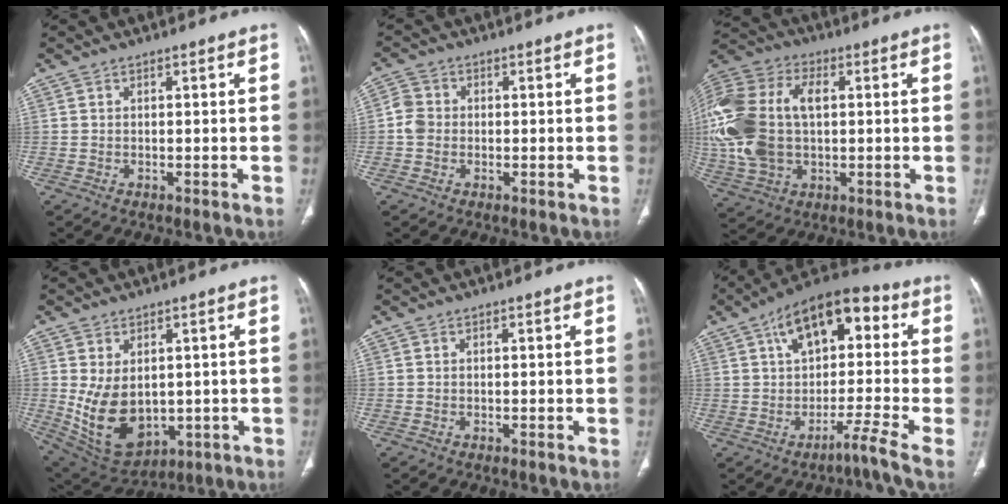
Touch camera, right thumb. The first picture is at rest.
{"total": 3.5, "force": [-0.4, 3.0, 1.6], "torque": [-0.021, 0.007, -0.016]}
{"total": 22.0, "force": [1.6, 13.9, 16.9], "torque": [-0.393, 0.014, 0.035]}
{"total": 12.5, "force": [-0.3, 8.4, 9.3], "torque": [-0.148, -0.011, 0.031]}
{"total": 0.0}
{"total": 11.6, "force": [0.7, 3.3, 11.1], "torque": [-0.166, 0.037, -0.007]}